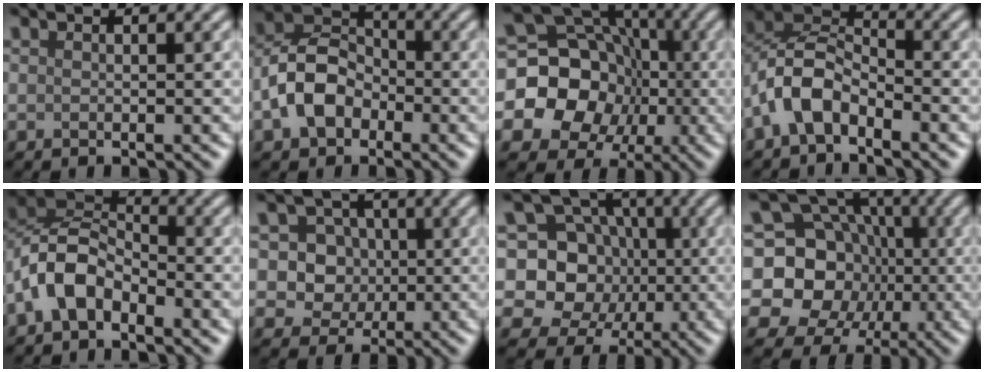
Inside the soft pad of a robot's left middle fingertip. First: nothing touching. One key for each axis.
{"total": 5.8, "fx": -2.0, "fy": 4.2, "fz": 3.5, "tx": -0.072, "ty": 0.009, "tz": -0.050}
{"total": 16.3, "fx": -1.8, "fy": 14.9, "fz": 6.4, "tx": -0.142, "ty": 0.014, "tz": -0.062}
{"total": 5.1, "fx": -2.8, "fy": 2.9, "fz": 3.2, "tx": -0.060, "ty": 0.015, "tz": -0.066}
{"total": 5.8, "fx": -3.0, "fy": 3.4, "fz": 3.6, "tx": -0.072, "ty": 0.013, "tz": -0.070}
{"total": 8.5, "fx": 2.1, "fy": 7.6, "fz": 3.0, "tx": -0.061, "ty": 0.038, "tz": 0.024}
{"total": 9.8, "fx": 0.6, "fy": 8.9, "fz": 4.1, "tx": -0.081, "ty": 0.032, "tz": -0.023}
{"total": 18.1, "fx": -0.4, "fy": 16.6, "fz": 7.0, "tx": -0.156, "ty": 0.031, "tz": -0.043}